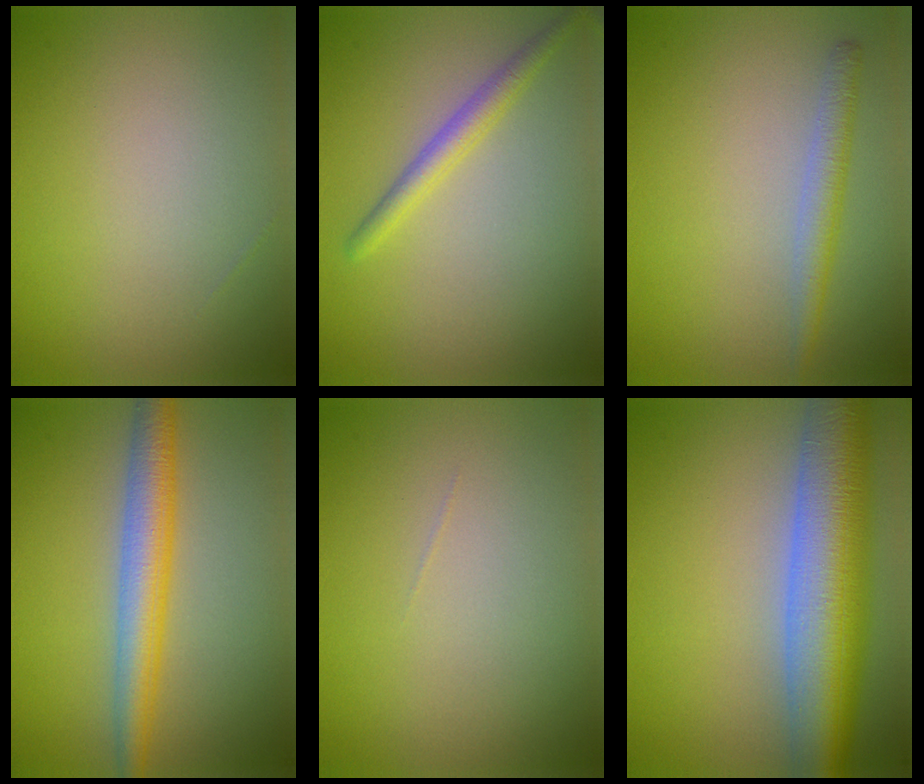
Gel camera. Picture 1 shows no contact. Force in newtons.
{"total": 2.2, "press": 2.2, "slide": 0.0}
{"total": 2.1, "press": 2.1, "slide": 0.1}
{"total": 4.8, "press": 4.8, "slide": 0.1}
{"total": 0.0}
{"total": 11.0, "press": 11.0, "slide": 0.7}